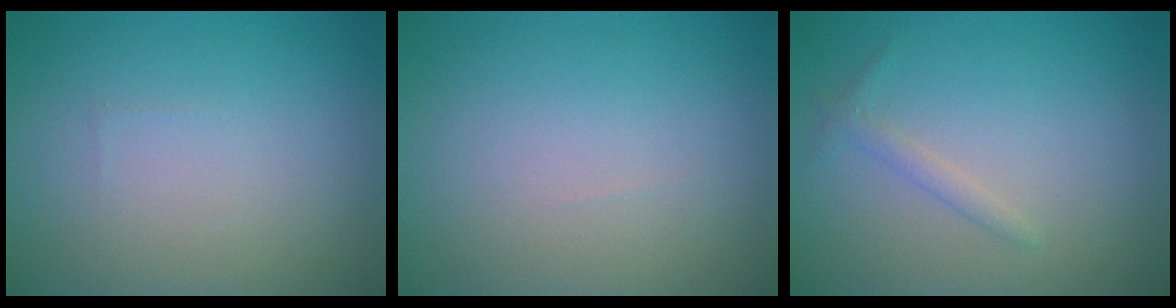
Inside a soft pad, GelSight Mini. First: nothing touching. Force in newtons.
{"total": 0.0}
{"total": 1.1, "press": 1.1, "slide": 0.1}